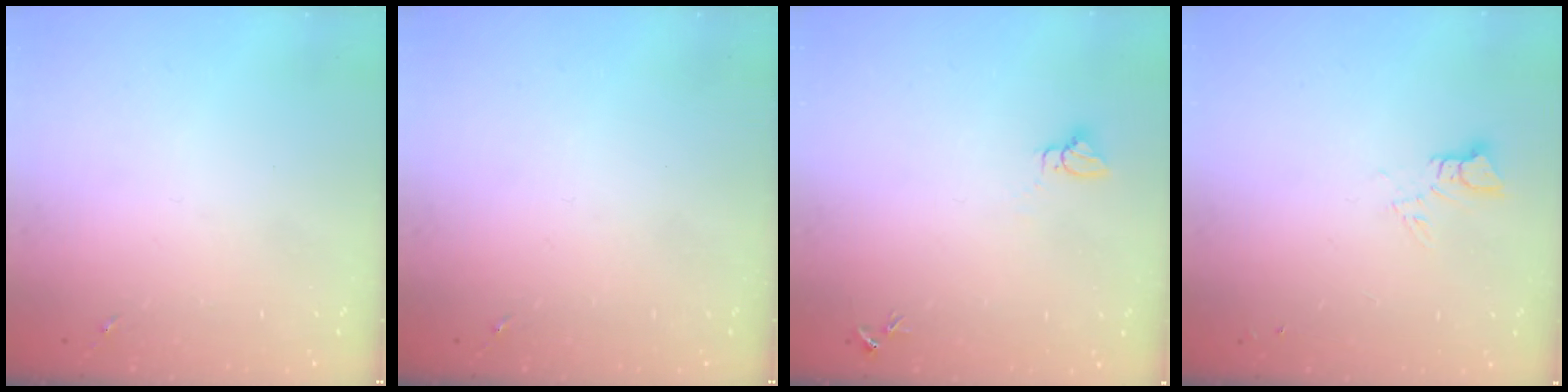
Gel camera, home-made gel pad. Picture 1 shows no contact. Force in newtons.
{"total": 0.0}
{"total": 2.7, "press": 2.7, "slide": 0.1}
{"total": 3.4, "press": 3.4, "slide": 0.2}